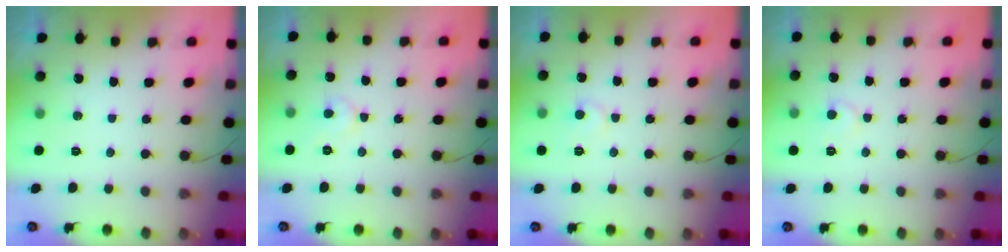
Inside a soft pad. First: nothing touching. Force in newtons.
{"total": 5.3, "press": 5.3, "slide": 0.4}
{"total": 5.5, "press": 5.5, "slide": 0.5}
{"total": 5.5, "press": 5.5, "slide": 0.5}